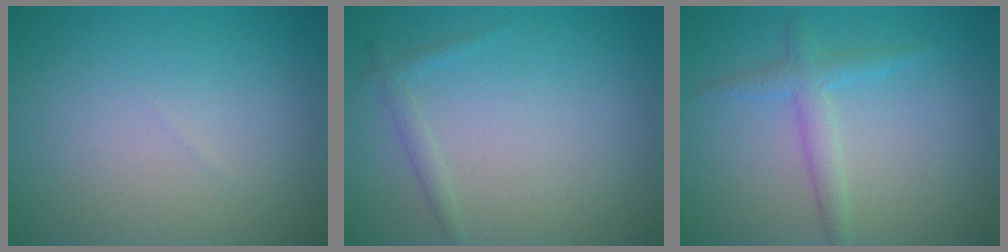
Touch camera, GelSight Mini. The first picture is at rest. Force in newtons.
{"total": 1.0, "press": 1.0, "slide": 0.0}
{"total": 2.3, "press": 2.3, "slide": 0.1}